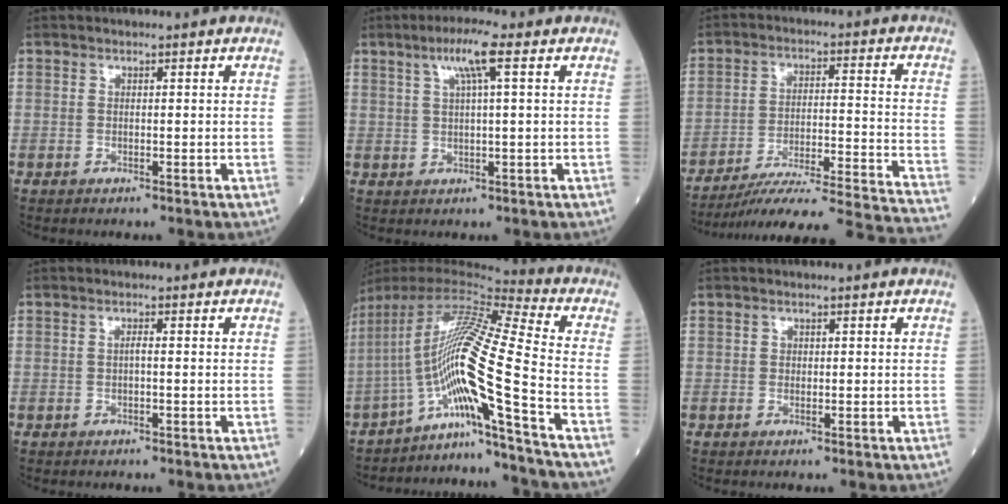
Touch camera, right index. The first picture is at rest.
{"total": 5.3, "force": [2.3, -0.2, 4.8], "torque": [-0.089, 0.010, 0.040]}
{"total": 24.7, "force": [-22.8, -1.9, 9.5], "torque": [-0.088, -0.032, -0.321]}
{"total": 0.8, "force": [-0.1, 0.0, 0.8], "torque": [-0.015, 0.001, -0.002]}
{"total": 16.3, "force": [-8.2, -3.1, 13.8], "torque": [-0.250, 0.020, -0.148]}
{"total": 0.5, "force": [0.0, 0.5, 0.2], "torque": [0.001, 0.002, -0.002]}